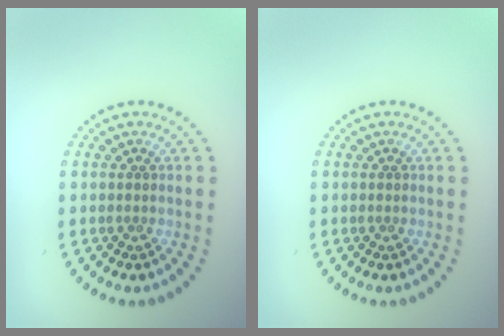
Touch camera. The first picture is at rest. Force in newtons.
{"total": 0.0}